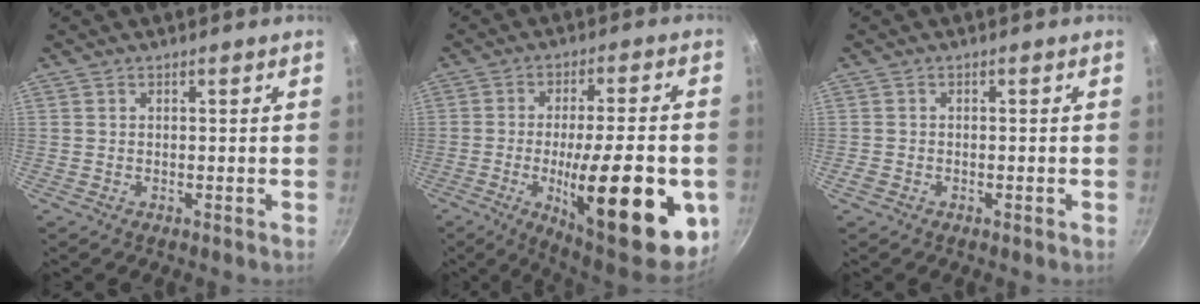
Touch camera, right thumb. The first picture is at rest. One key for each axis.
{"total": 25.7, "fx": -6.7, "fy": 7.9, "fz": 23.5, "tx": -0.303, "ty": 0.005, "tz": -0.089}
{"total": 1.4, "fx": -0.8, "fy": 0.9, "fz": 0.7, "tx": -0.018, "ty": 0.004, "tz": -0.016}